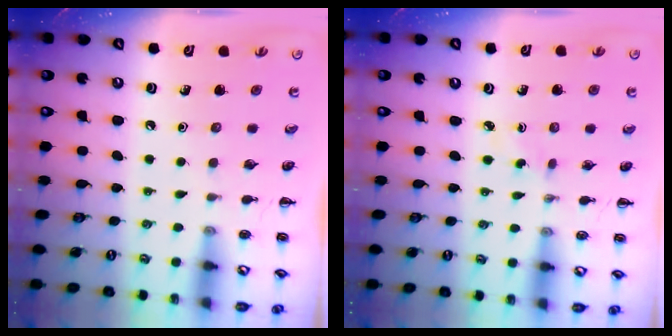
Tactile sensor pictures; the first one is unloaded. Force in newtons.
{"total": 2.3, "press": 2.1, "slide": 0.9}